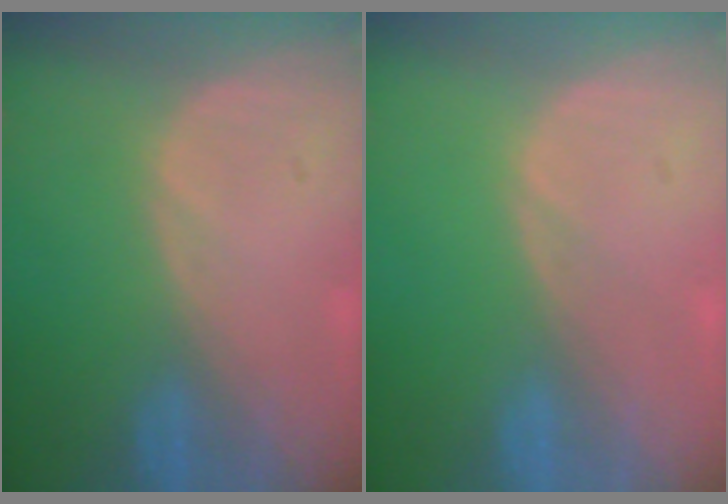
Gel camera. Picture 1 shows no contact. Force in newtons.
{"total": 0.0}